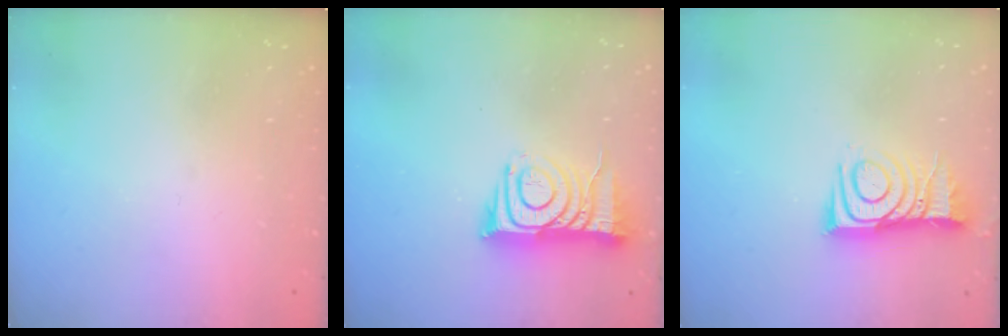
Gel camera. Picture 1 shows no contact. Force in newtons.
{"total": 11.4, "press": 11.3, "slide": 1.0}
{"total": 10.1, "press": 10.0, "slide": 0.9}